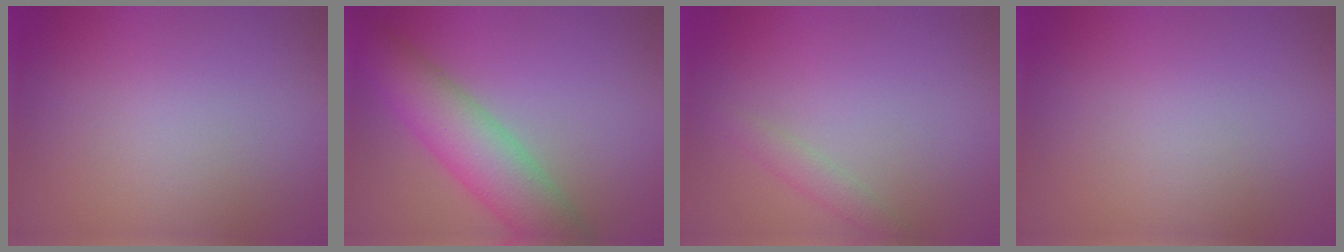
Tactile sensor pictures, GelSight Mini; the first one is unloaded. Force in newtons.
{"total": 7.2, "press": 7.2, "slide": 0.3}
{"total": 1.5, "press": 1.5, "slide": 0.1}
{"total": 0.0}